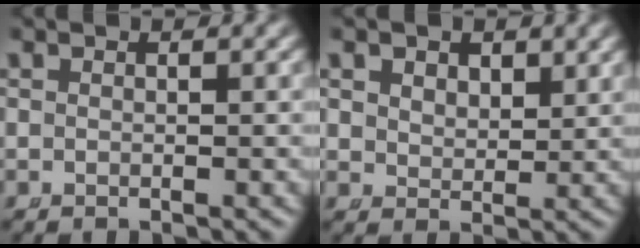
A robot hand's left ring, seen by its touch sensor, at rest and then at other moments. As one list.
[{"total": 2.5, "force": [1.7, 1.5, 1.0], "torque": [-0.022, -0.014, 0.044]}]